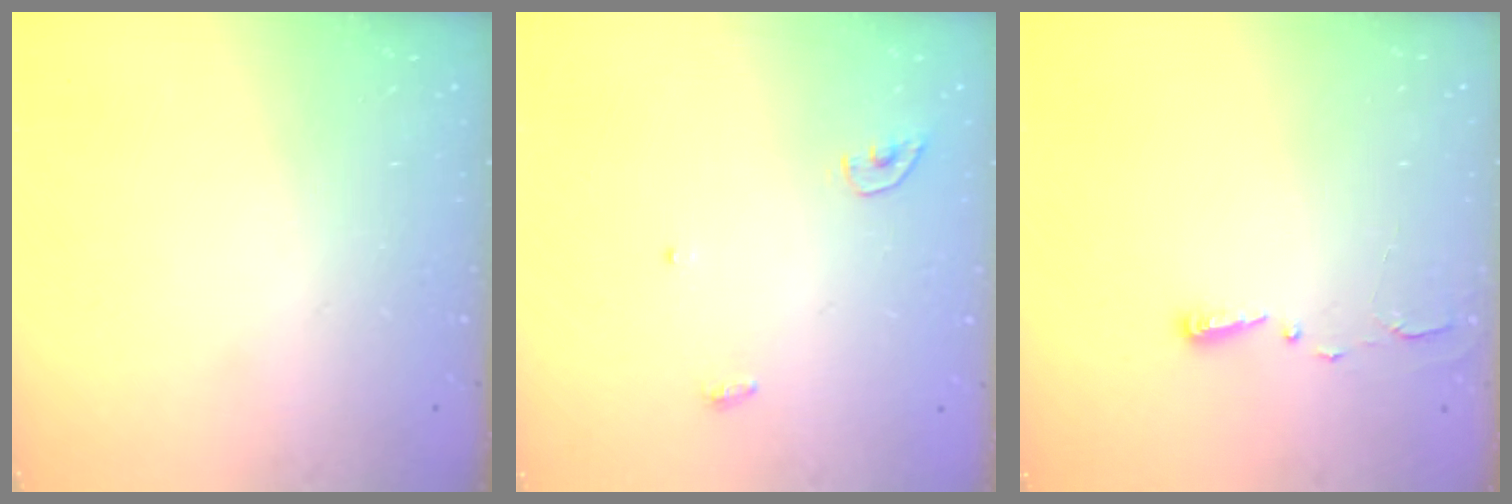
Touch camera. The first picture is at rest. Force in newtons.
{"total": 3.4, "press": 3.4, "slide": 0.3}
{"total": 2.7, "press": 2.7, "slide": 0.4}